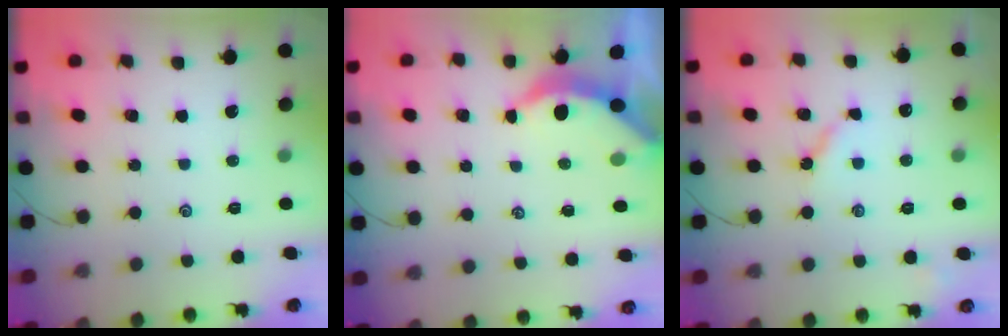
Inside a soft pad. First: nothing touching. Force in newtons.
{"total": 3.8, "press": 3.8, "slide": 0.5}
{"total": 3.6, "press": 3.6, "slide": 0.1}